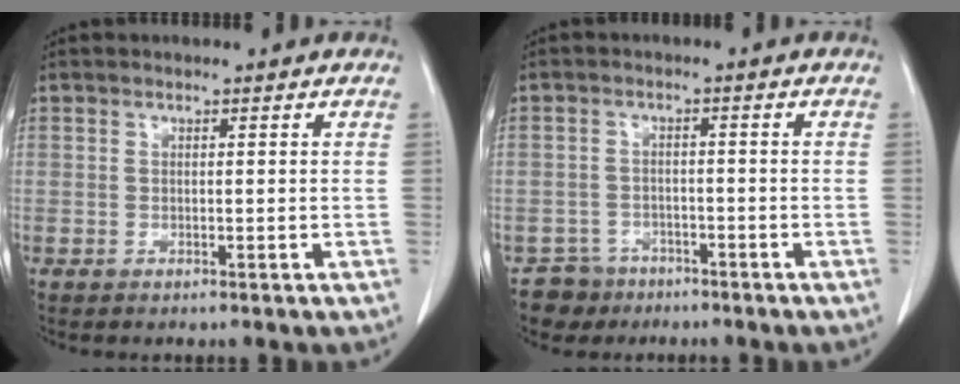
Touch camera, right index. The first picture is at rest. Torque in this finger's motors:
{"motor_torque": [-0.35, -0.03, -1.05, -0.17]}